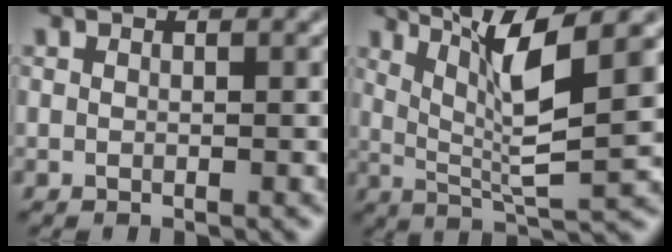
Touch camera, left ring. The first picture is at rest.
{"total": 8.2, "force": [3.1, 1.7, 7.4], "torque": [-0.136, 0.002, 0.071]}